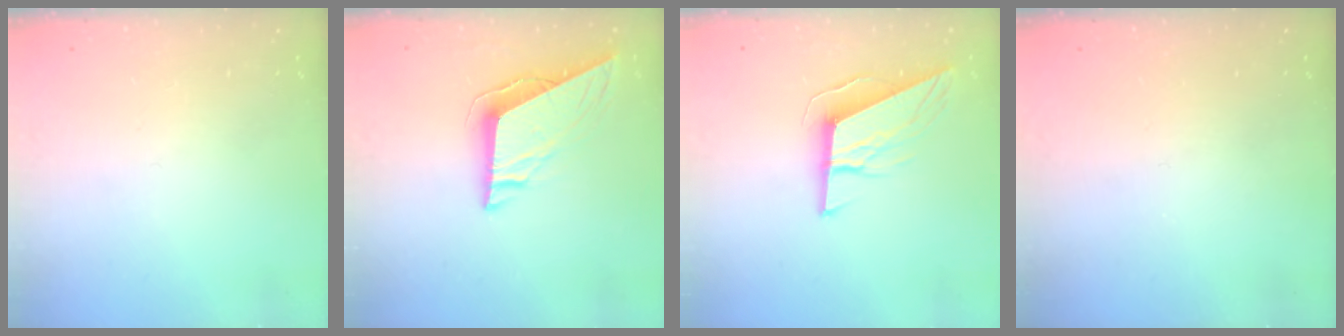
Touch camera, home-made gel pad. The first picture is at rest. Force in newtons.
{"total": 8.8, "press": 8.7, "slide": 1.4}
{"total": 10.3, "press": 10.0, "slide": 2.8}
{"total": 0.0}